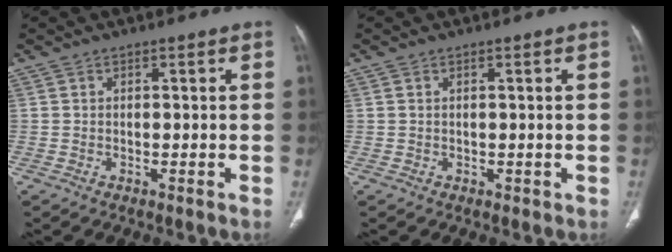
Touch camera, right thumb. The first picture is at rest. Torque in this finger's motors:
{"motor_torque": [-0.02, 0.19, -0.09, -0.05, 0.02]}